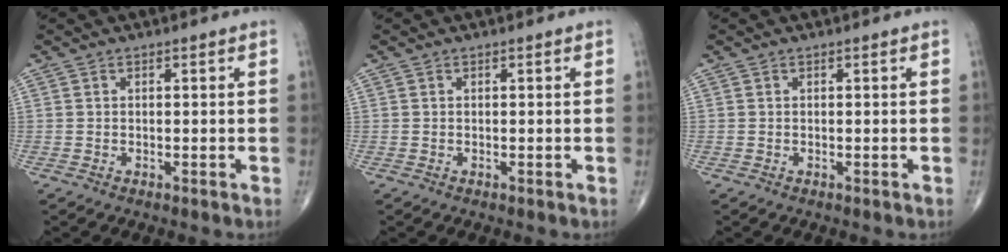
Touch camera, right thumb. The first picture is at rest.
{"total": 0.0}
{"total": 0.0}